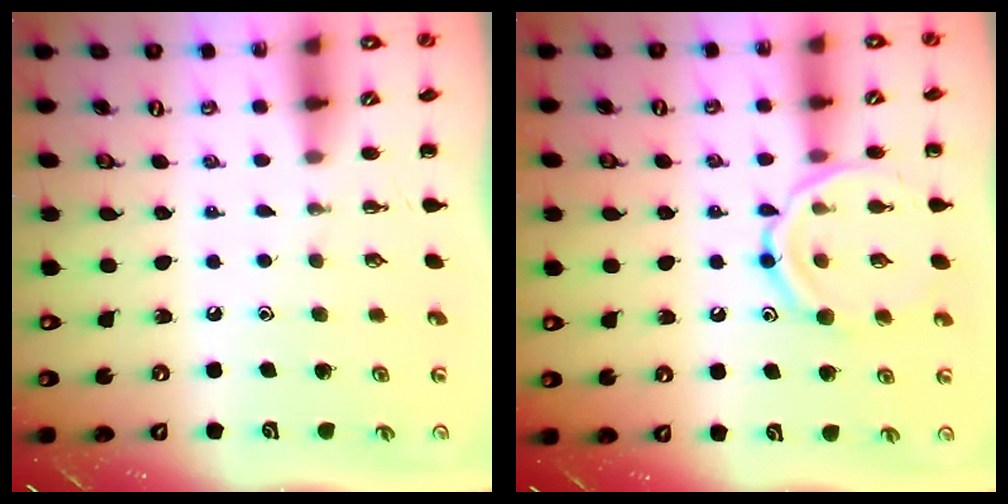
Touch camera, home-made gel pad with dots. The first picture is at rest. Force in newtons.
{"total": 13.1, "press": 13.0, "slide": 1.1}